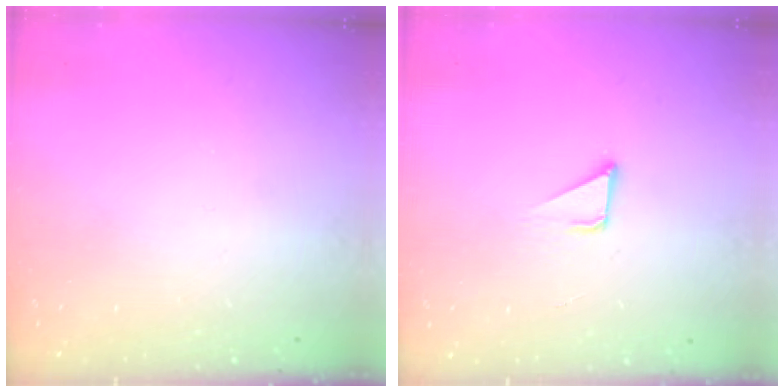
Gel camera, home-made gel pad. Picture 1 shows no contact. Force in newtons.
{"total": 2.2, "press": 2.2, "slide": 0.2}